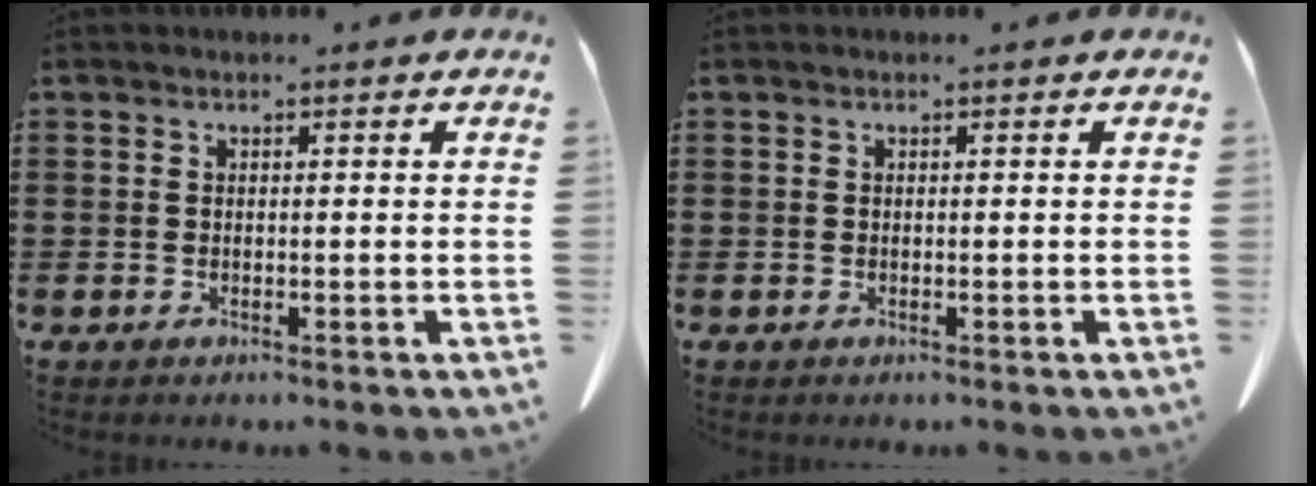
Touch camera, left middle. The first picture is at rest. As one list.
[{"total": 0.0}]